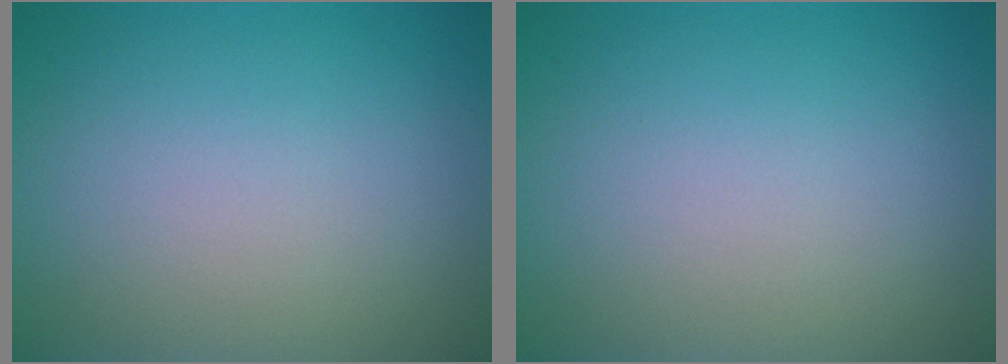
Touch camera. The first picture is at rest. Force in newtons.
{"total": 0.0}